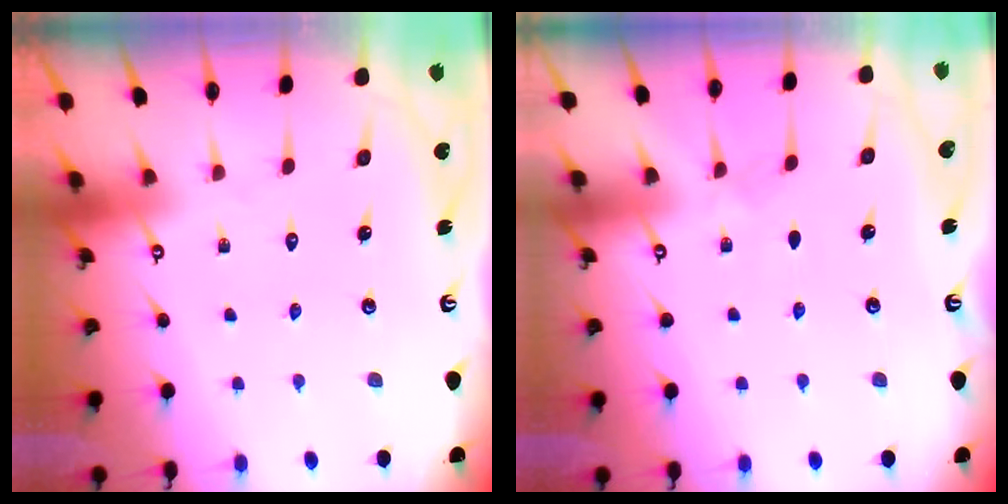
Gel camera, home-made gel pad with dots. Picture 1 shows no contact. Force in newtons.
{"total": 2.3, "press": 2.2, "slide": 0.5}